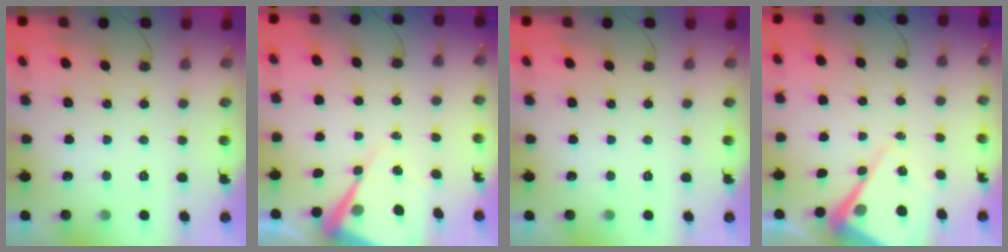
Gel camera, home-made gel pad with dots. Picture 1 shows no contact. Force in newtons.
{"total": 9.5, "press": 9.5, "slide": 0.7}
{"total": 0.0}
{"total": 9.5, "press": 9.5, "slide": 1.0}